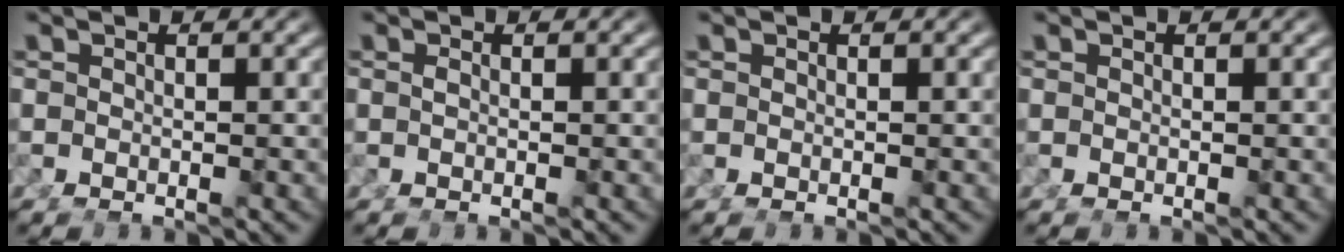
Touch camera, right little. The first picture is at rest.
{"total": 0.0}
{"total": 0.0}
{"total": 0.0}